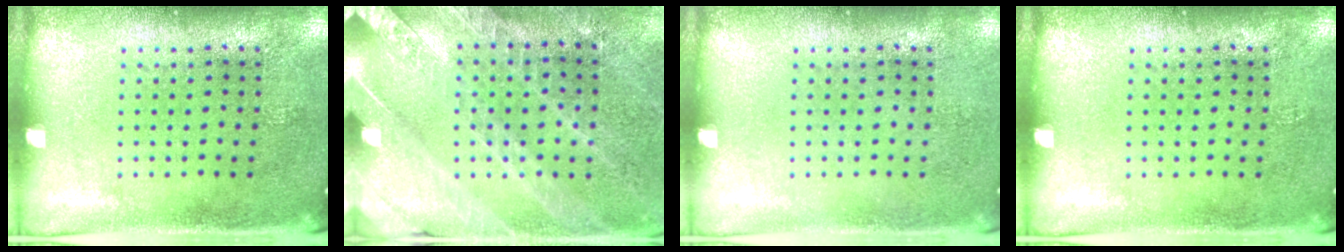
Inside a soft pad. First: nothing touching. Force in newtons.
{"total": 2.8, "press": 2.7, "slide": 0.7}
{"total": 0.0}
{"total": 0.0}